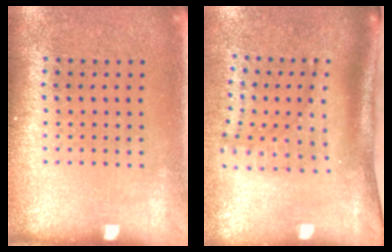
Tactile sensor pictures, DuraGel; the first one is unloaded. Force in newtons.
{"total": 2.0, "press": 1.5, "slide": 1.3}